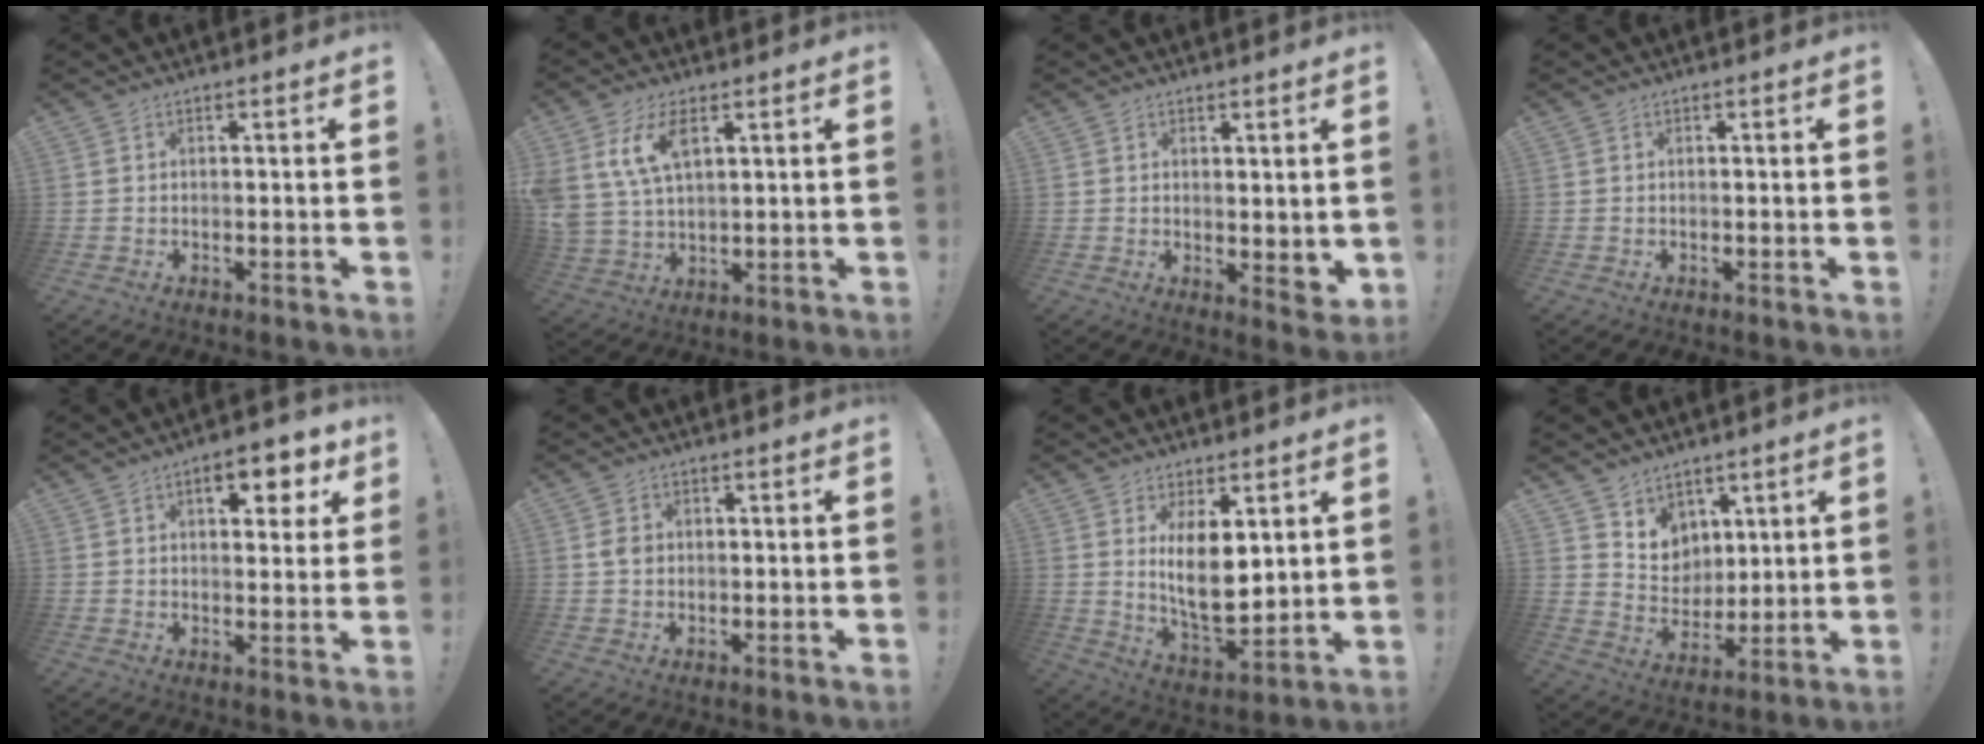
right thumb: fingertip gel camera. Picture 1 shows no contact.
{"total": 10.9, "force": [5.1, 6.0, 7.6], "torque": [-0.160, -0.012, 0.094]}
{"total": 3.5, "force": [2.6, 1.8, 1.6], "torque": [-0.008, -0.023, 0.047]}
{"total": 0.0}
{"total": 8.7, "force": [4.2, 3.8, 6.5], "torque": [-0.071, -0.014, 0.064]}
{"total": 2.6, "force": [0.2, 2.1, 1.6], "torque": [-0.028, 0.005, 0.003]}
{"total": 12.4, "force": [3.4, 6.1, 10.3], "torque": [-0.184, -0.040, 0.061]}
{"total": 7.5, "force": [5.5, 5.1, -0.1], "torque": [-0.013, -0.061, 0.114]}